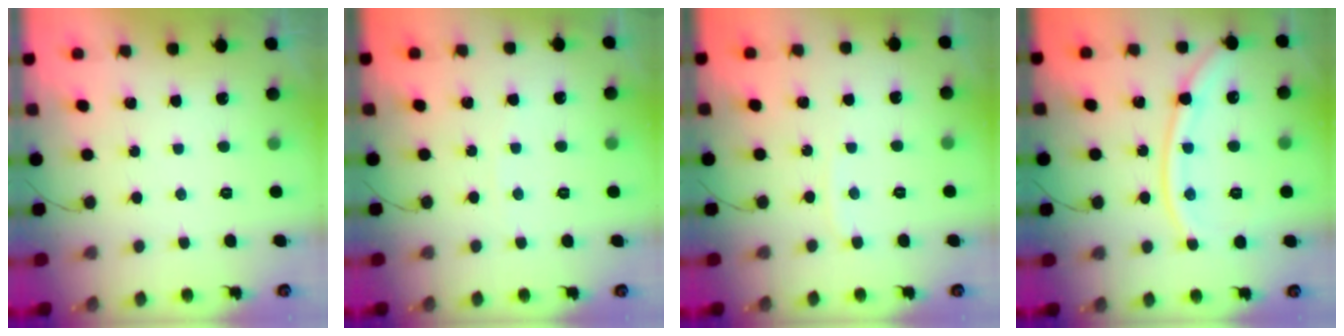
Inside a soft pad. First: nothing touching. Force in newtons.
{"total": 2.4, "press": 2.3, "slide": 0.3}
{"total": 3.6, "press": 3.6, "slide": 0.4}
{"total": 14.2, "press": 14.1, "slide": 1.5}